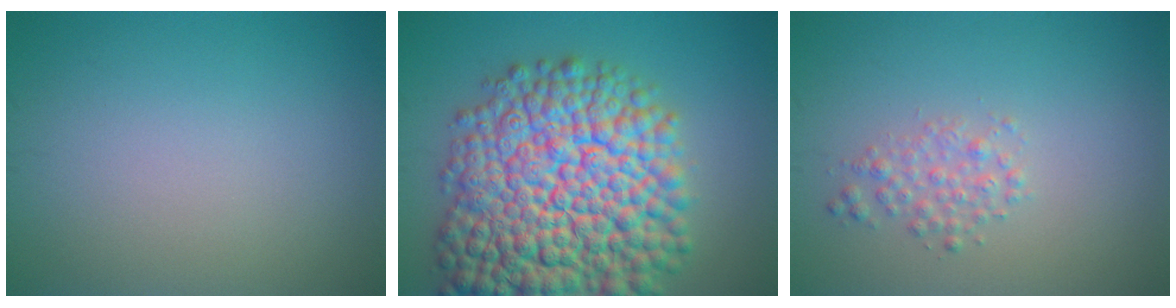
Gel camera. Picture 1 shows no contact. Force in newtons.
{"total": 17.0, "press": 17.0, "slide": 0.7}
{"total": 1.8, "press": 1.8, "slide": 0.1}